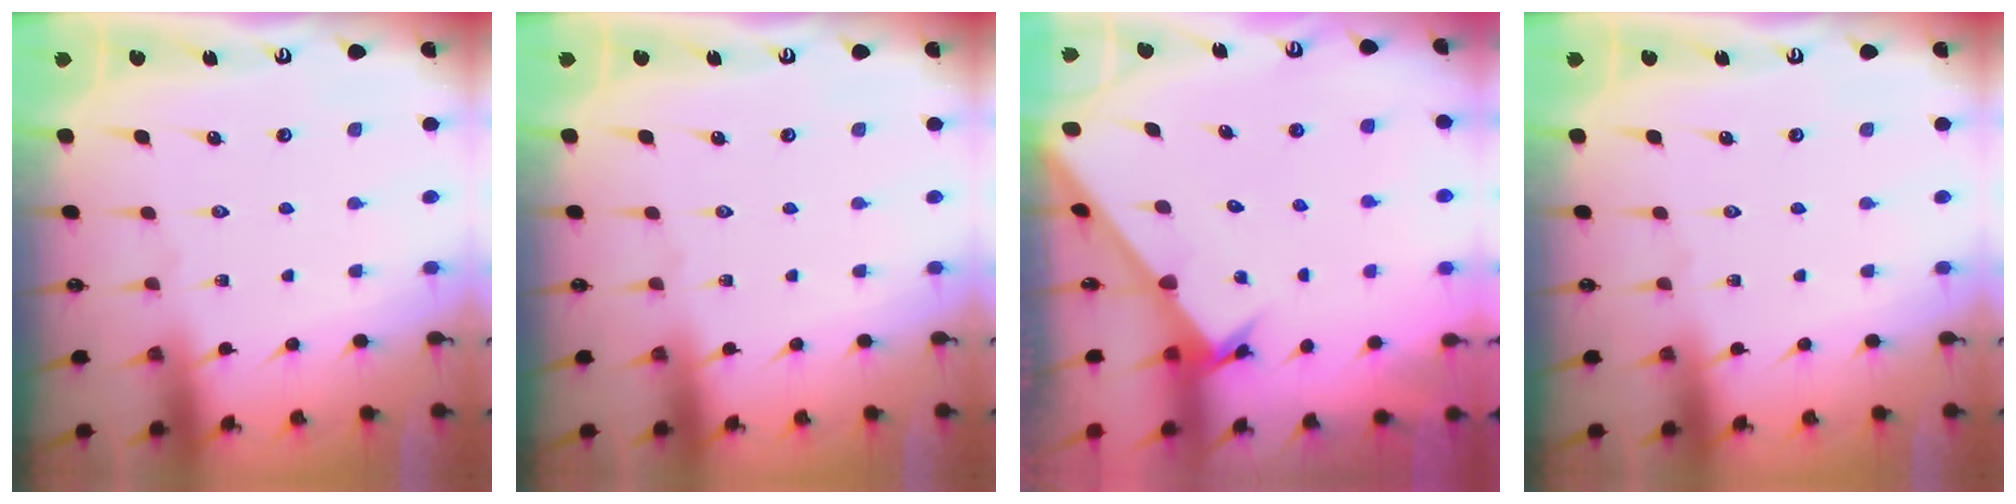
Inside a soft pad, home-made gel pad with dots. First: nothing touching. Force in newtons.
{"total": 0.0}
{"total": 2.6, "press": 2.6, "slide": 0.3}
{"total": 0.0}